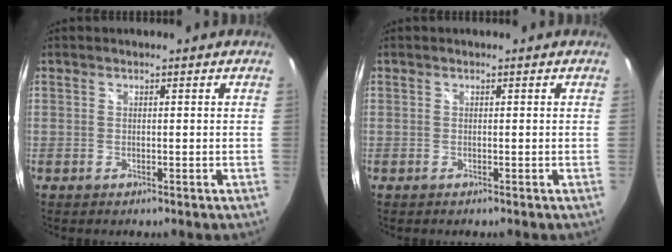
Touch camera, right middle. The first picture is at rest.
{"total": 0.0}